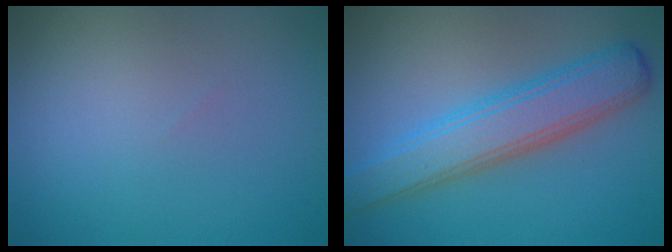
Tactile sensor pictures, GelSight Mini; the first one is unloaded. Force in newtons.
{"total": 5.5, "press": 5.5, "slide": 0.1}